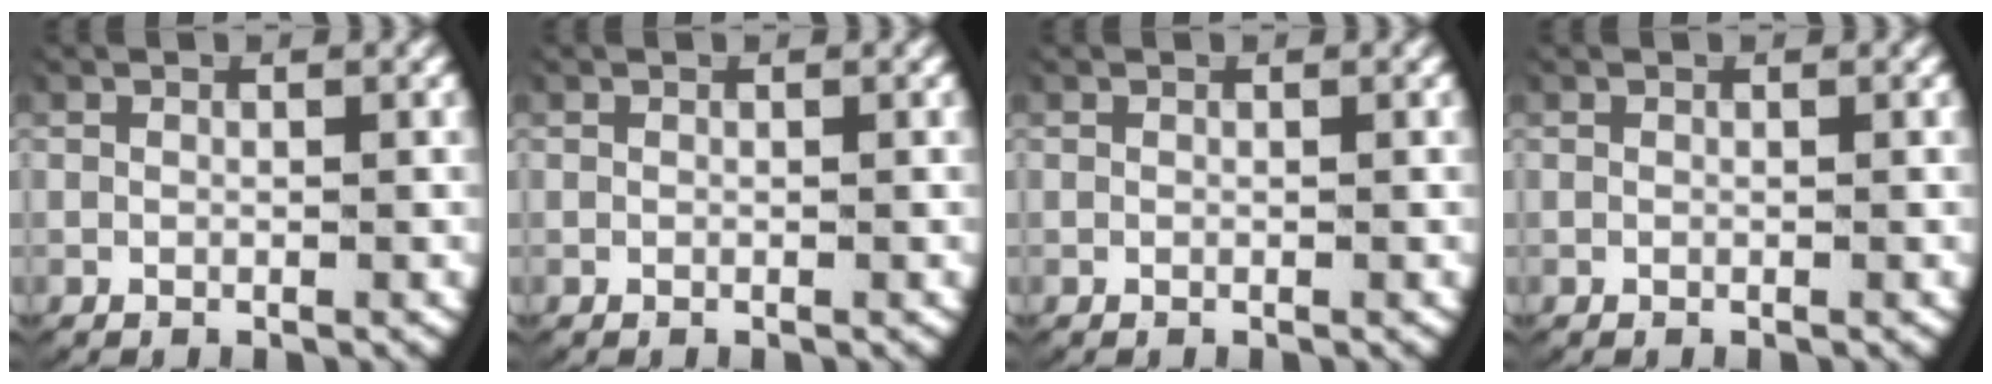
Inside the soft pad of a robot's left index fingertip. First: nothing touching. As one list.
[{"total": 0.0}, {"total": 0.0}, {"total": 0.0}]